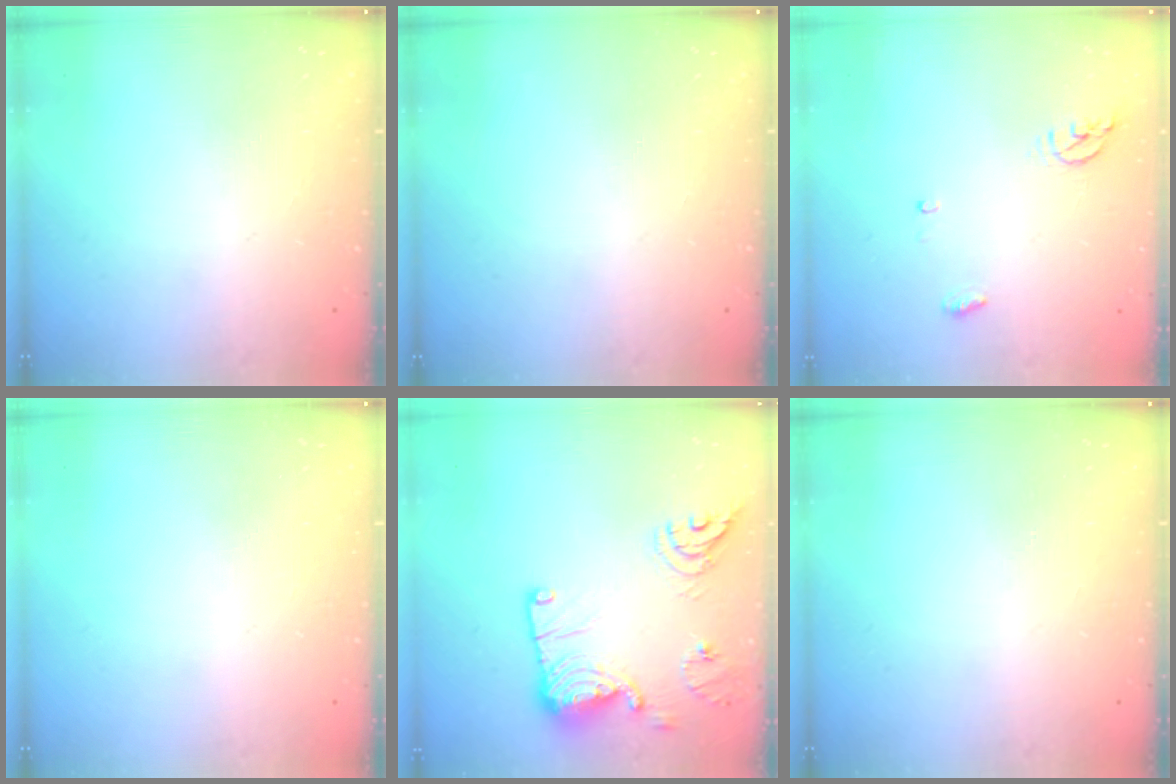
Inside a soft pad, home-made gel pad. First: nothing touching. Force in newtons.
{"total": 0.0}
{"total": 4.5, "press": 4.3, "slide": 1.2}
{"total": 0.0}
{"total": 19.0, "press": 18.6, "slide": 4.0}
{"total": 0.0}